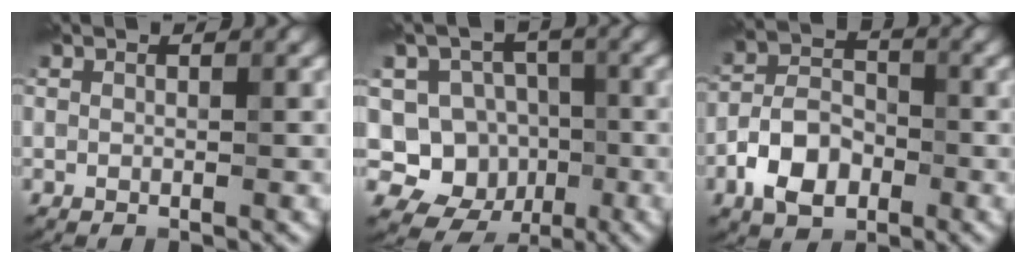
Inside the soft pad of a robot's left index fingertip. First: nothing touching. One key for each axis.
{"total": 8.7, "fx": -2.3, "fy": 7.9, "fz": 2.6, "tx": -0.058, "ty": 0.028, "tz": -0.049}
{"total": 5.0, "fx": -2.4, "fy": 3.1, "fz": 3.1, "tx": -0.060, "ty": 0.002, "tz": -0.044}